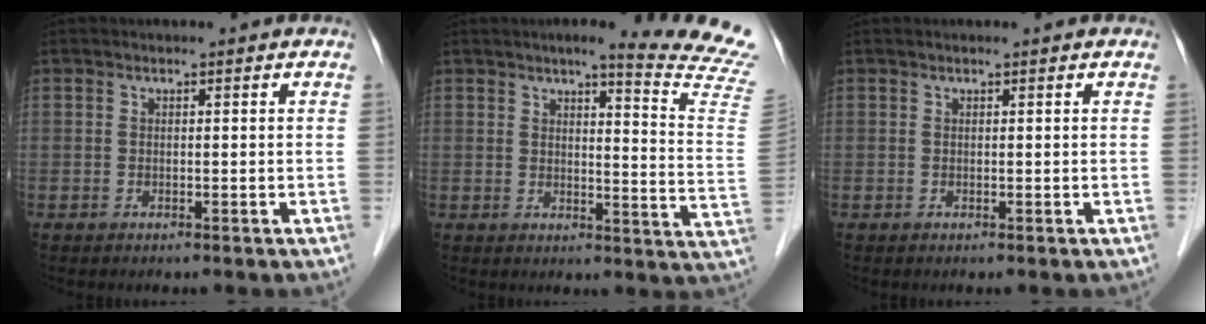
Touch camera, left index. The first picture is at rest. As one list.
[{"total": 14.7, "force": [13.2, -1.5, 6.1], "torque": [-0.079, -0.097, 0.135]}, {"total": 0.6, "force": [0.6, 0.0, 0.2], "torque": [-0.008, 0.009, 0.010]}]